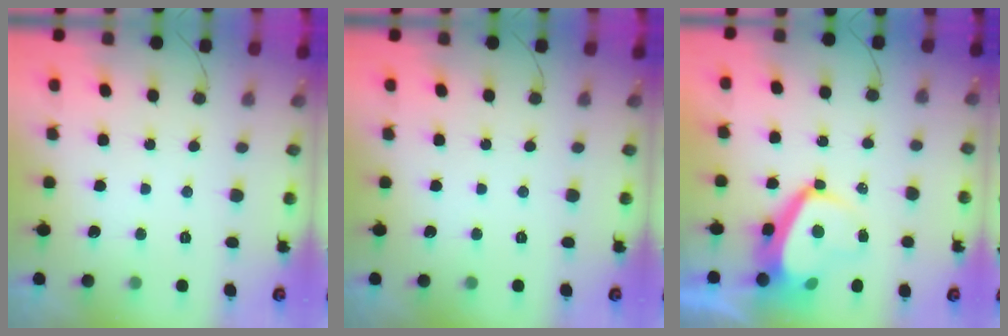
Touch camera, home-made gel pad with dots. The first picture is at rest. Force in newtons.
{"total": 0.0}
{"total": 8.1, "press": 8.0, "slide": 1.0}